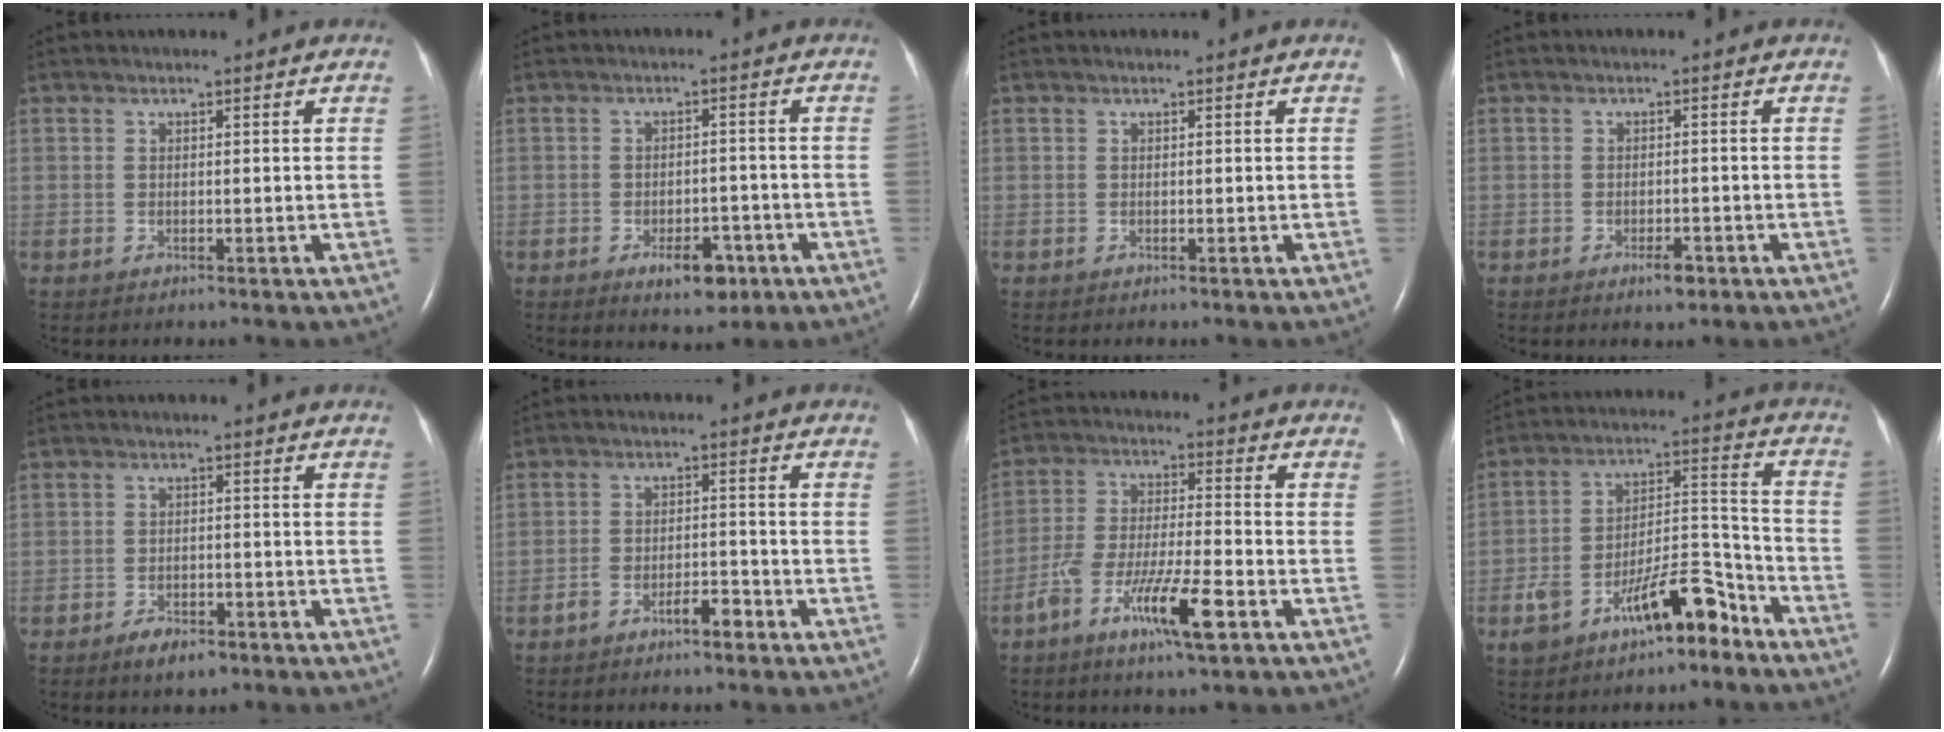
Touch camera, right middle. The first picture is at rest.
{"total": 5.5, "force": [-3.0, 2.7, 3.8], "torque": [-0.052, 0.002, -0.038]}
{"total": 0.0}
{"total": 2.2, "force": [-1.4, 0.8, 1.6], "torque": [-0.025, 0.000, -0.019]}
{"total": 3.5, "force": [-2.5, 1.6, 1.9], "torque": [-0.039, -0.001, -0.037]}
{"total": 3.8, "force": [-2.7, 1.2, 2.4], "torque": [-0.042, 0.011, -0.045]}
{"total": 10.8, "force": [-5.7, 1.4, 9.1], "torque": [-0.177, -0.006, -0.104]}
{"total": 12.7, "force": [-7.8, 4.3, 9.1], "torque": [-0.164, 0.027, -0.124]}